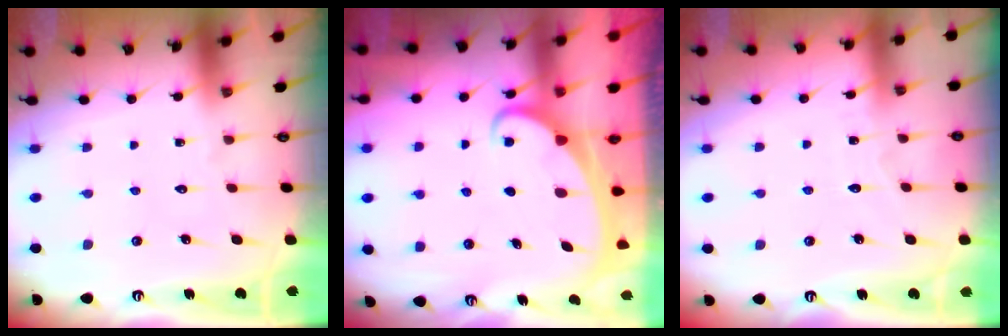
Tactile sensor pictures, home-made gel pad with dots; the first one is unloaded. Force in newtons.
{"total": 2.1, "press": 2.1, "slide": 0.2}
{"total": 3.4, "press": 3.4, "slide": 0.5}